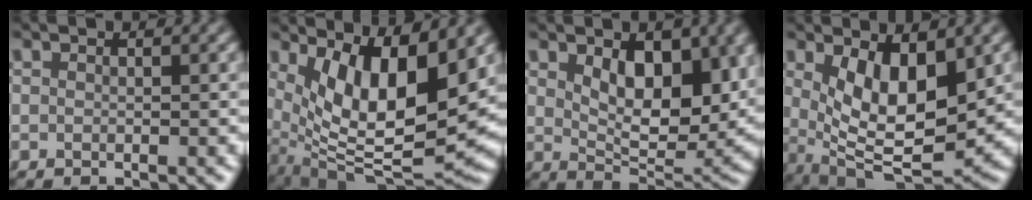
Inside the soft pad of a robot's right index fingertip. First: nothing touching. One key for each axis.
{"total": 13.1, "fx": 1.3, "fy": 7.7, "fz": 10.5, "tx": -0.194, "ty": -0.035, "tz": 0.036}
{"total": 7.4, "fx": 2.8, "fy": 3.3, "fz": 6.1, "tx": -0.092, "ty": -0.018, "tz": 0.047}
{"total": 11.3, "fx": 0.6, "fy": 6.4, "fz": 9.2, "tx": -0.165, "ty": -0.036, "tz": 0.027}